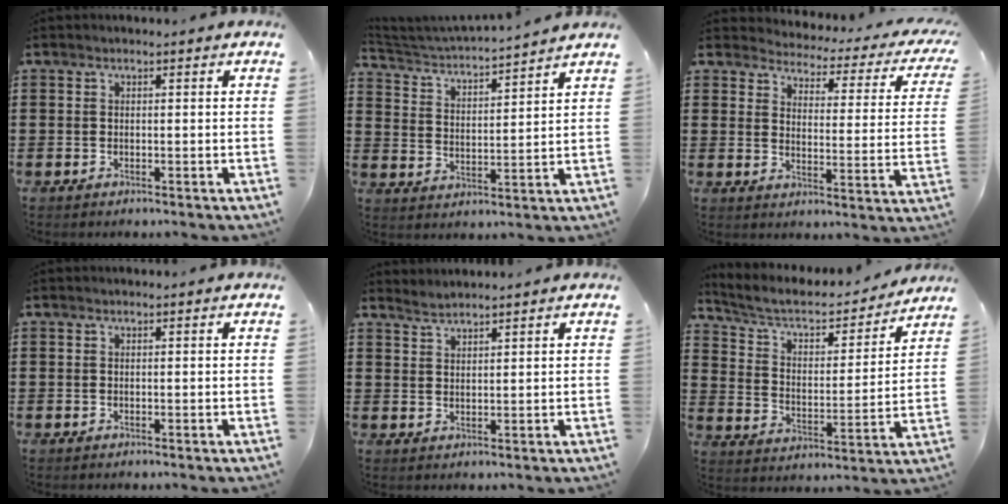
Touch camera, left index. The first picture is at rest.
{"total": 3.4, "force": [3.4, -0.4, 0.6], "torque": [-0.034, -0.031, 0.050]}
{"total": 2.6, "force": [2.6, 0.3, 0.4], "torque": [-0.030, -0.029, 0.035]}
{"total": 0.0}
{"total": 1.5, "force": [1.5, -0.2, -0.1], "torque": [-0.003, 0.001, 0.031]}
{"total": 5.7, "force": [5.0, 1.9, 2.1], "torque": [-0.068, -0.033, 0.079]}